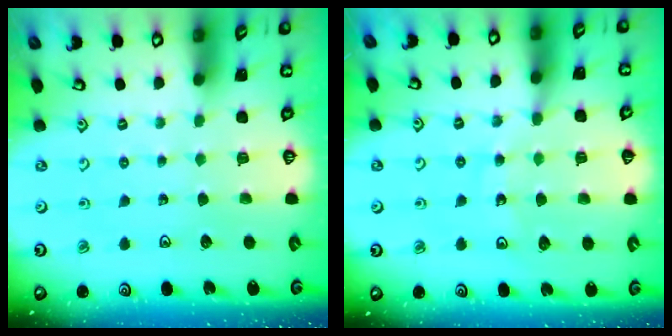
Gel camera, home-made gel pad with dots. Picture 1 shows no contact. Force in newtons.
{"total": 12.5, "press": 12.0, "slide": 3.4}